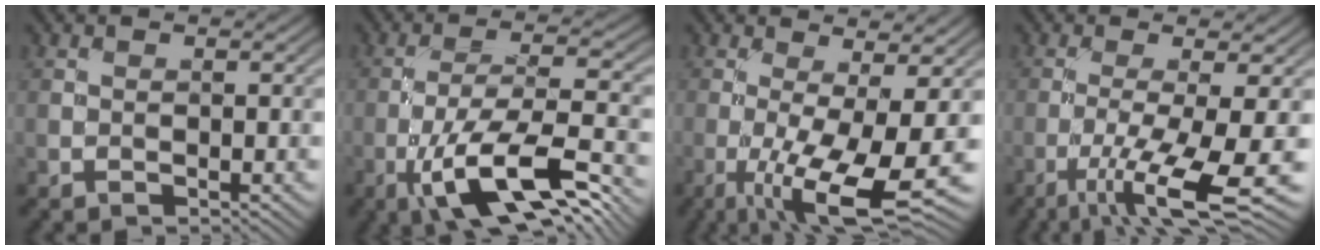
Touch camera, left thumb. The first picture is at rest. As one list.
[{"total": 13.3, "force": [-6.7, 3.9, 10.8], "torque": [-0.204, -0.008, -0.120]}, {"total": 9.3, "force": [-2.7, 1.8, 8.7], "torque": [-0.155, -0.010, -0.036]}, {"total": 9.0, "force": [-3.6, 1.4, 8.2], "torque": [-0.134, -0.003, -0.060]}]